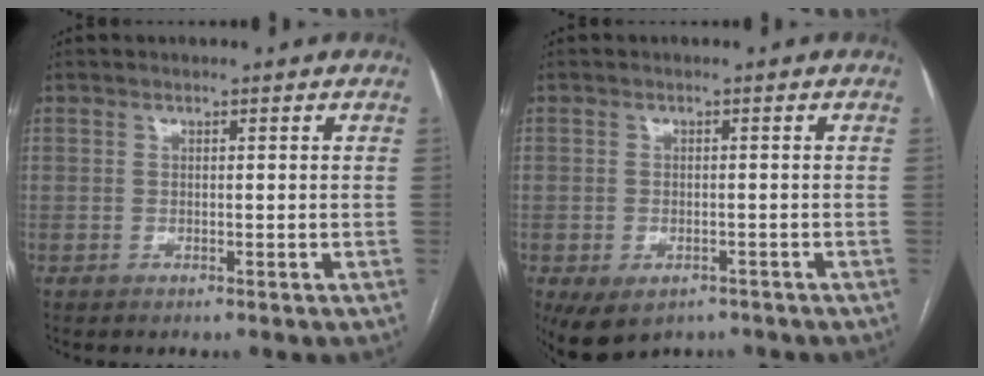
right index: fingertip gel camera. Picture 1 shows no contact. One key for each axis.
{"total": 7.2, "fx": -4.3, "fy": 4.4, "fz": 3.6, "tx": -0.066, "ty": -0.003, "tz": -0.059}